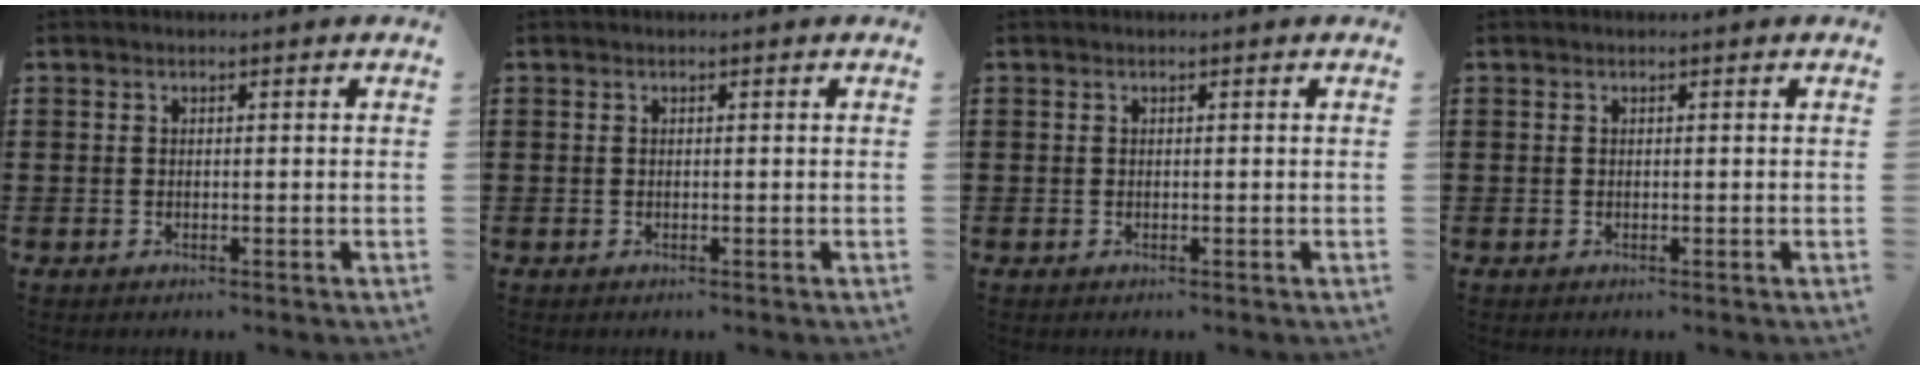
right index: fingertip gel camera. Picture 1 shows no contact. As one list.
[{"total": 0.0}, {"total": 0.0}, {"total": 0.0}]